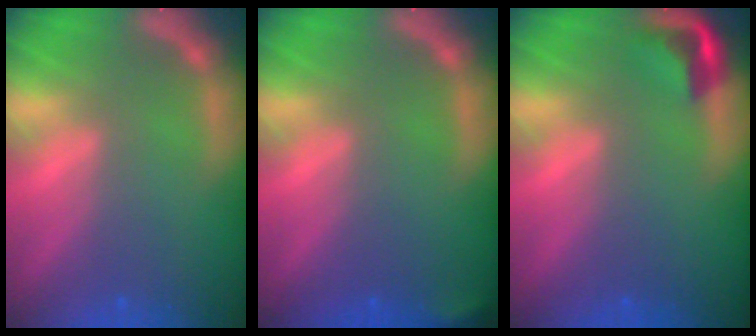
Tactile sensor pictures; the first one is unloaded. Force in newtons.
{"total": 1.4}
{"total": 2.9}